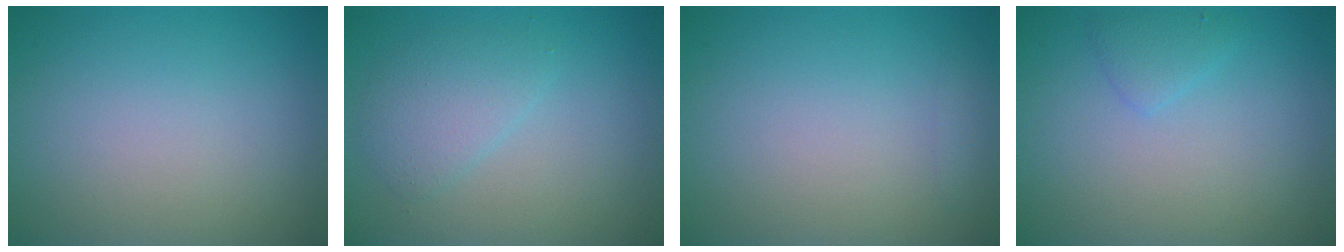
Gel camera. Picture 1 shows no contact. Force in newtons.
{"total": 2.6, "press": 2.6, "slide": 0.3}
{"total": 0.7, "press": 0.7, "slide": 0.1}
{"total": 1.3, "press": 1.3, "slide": 0.1}